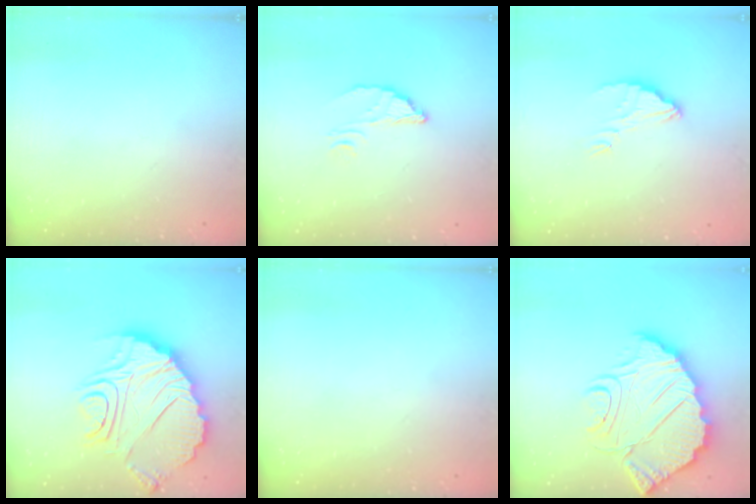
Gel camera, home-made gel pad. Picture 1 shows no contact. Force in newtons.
{"total": 3.5, "press": 3.5, "slide": 0.2}
{"total": 3.6, "press": 3.6, "slide": 0.2}
{"total": 20.8, "press": 20.8, "slide": 1.7}
{"total": 0.0}
{"total": 16.1, "press": 16.1, "slide": 0.7}